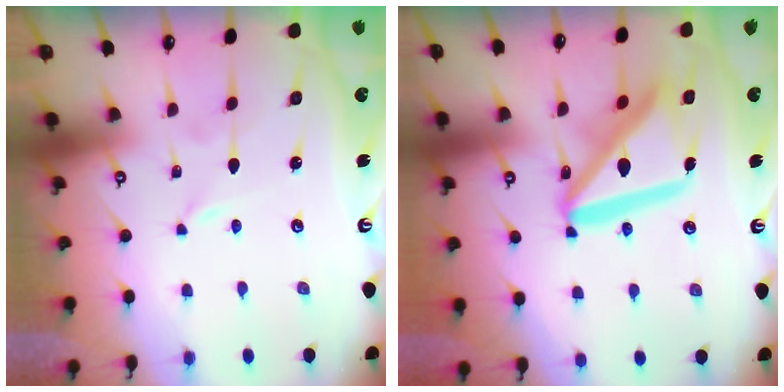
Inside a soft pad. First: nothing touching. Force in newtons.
{"total": 18.4, "press": 18.2, "slide": 2.2}